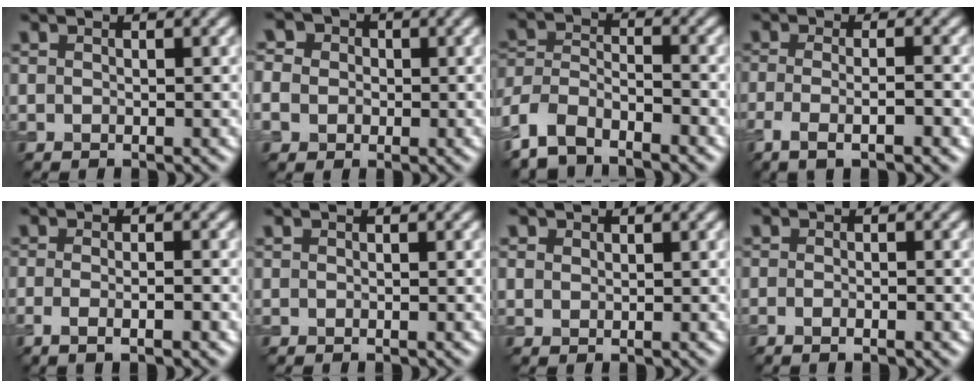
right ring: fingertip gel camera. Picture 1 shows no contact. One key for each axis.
{"total": 6.8, "fx": 0.7, "fy": 6.1, "fz": 2.9, "tx": -0.063, "ty": 0.035, "tz": -0.022}
{"total": 5.8, "fx": -4.7, "fy": 2.3, "fz": 2.6, "tx": -0.049, "ty": -0.003, "tz": -0.102}
{"total": 5.2, "fx": -2.2, "fy": 1.5, "fz": 4.4, "tx": -0.078, "ty": -0.014, "tz": -0.037}
{"total": 3.7, "fx": -1.0, "fy": 1.4, "fz": 3.3, "tx": -0.034, "ty": -0.001, "tz": -0.019}
{"total": 0.0}
{"total": 0.9, "fx": 0.6, "fy": 0.7, "fz": 0.2, "tx": -0.005, "ty": -0.001, "tz": 0.012}
{"total": 2.3, "fx": -0.5, "fy": 1.1, "fz": 2.0, "tx": -0.009, "ty": 0.005, "tz": -0.015}